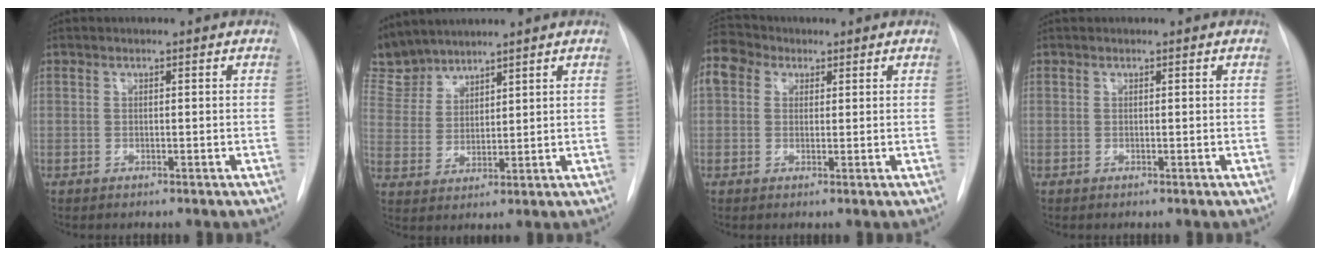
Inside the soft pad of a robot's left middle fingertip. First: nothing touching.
{"total": 7.7, "force": [7.4, 2.1, 0.4], "torque": [-0.016, 0.009, 0.166]}
{"total": 8.2, "force": [3.9, 6.3, 3.4], "torque": [-0.086, 0.043, 0.075]}
{"total": 0.0}